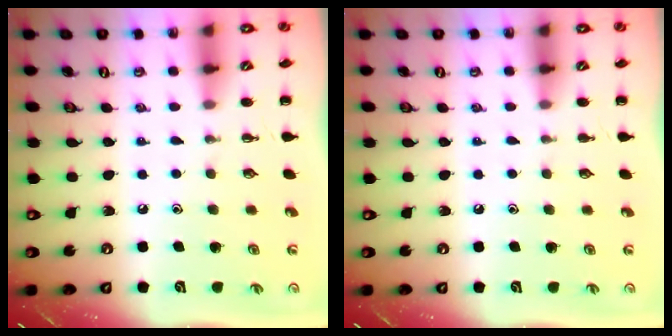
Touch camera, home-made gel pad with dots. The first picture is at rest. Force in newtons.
{"total": 0.0}